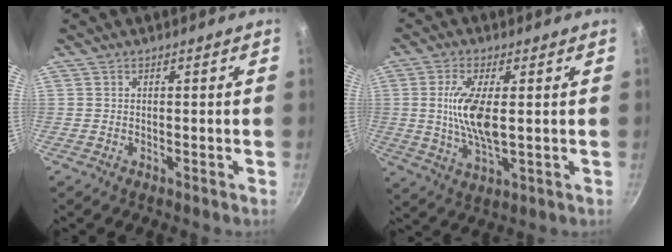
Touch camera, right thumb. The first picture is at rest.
{"total": 10.4, "force": [0.9, 3.8, 9.6], "torque": [-0.191, -0.008, 0.017]}